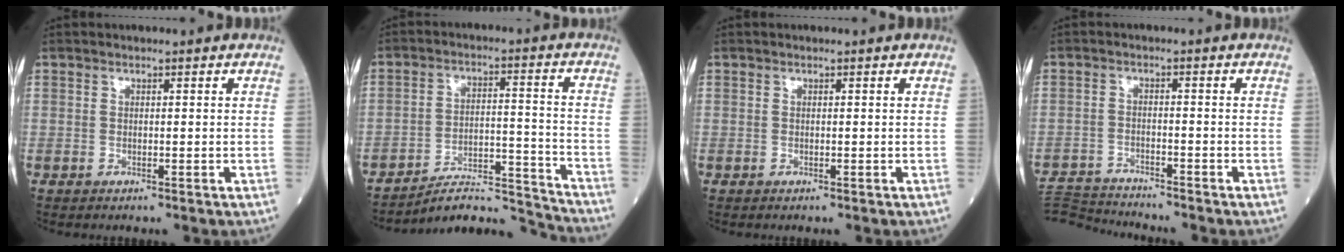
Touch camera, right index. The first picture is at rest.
{"total": 10.2, "force": [-10.2, -0.8, 0.7], "torque": [0.002, 0.035, -0.170]}
{"total": 0.0}
{"total": 8.1, "force": [-8.1, -0.5, 0.1], "torque": [-0.004, 0.001, -0.150]}